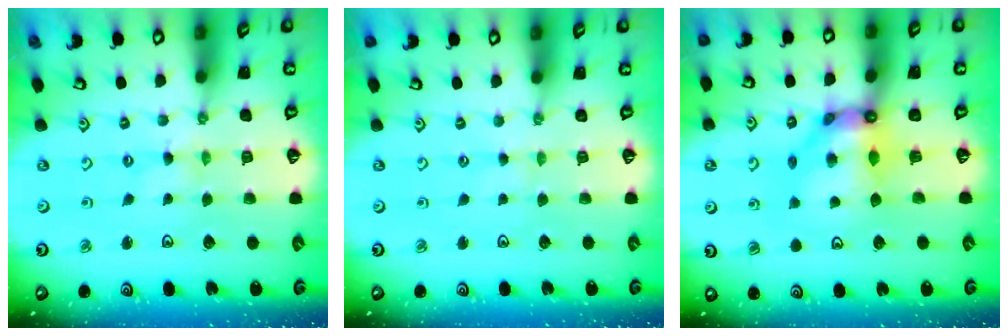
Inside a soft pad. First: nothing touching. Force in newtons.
{"total": 0.0}
{"total": 10.0, "press": 9.9, "slide": 1.4}